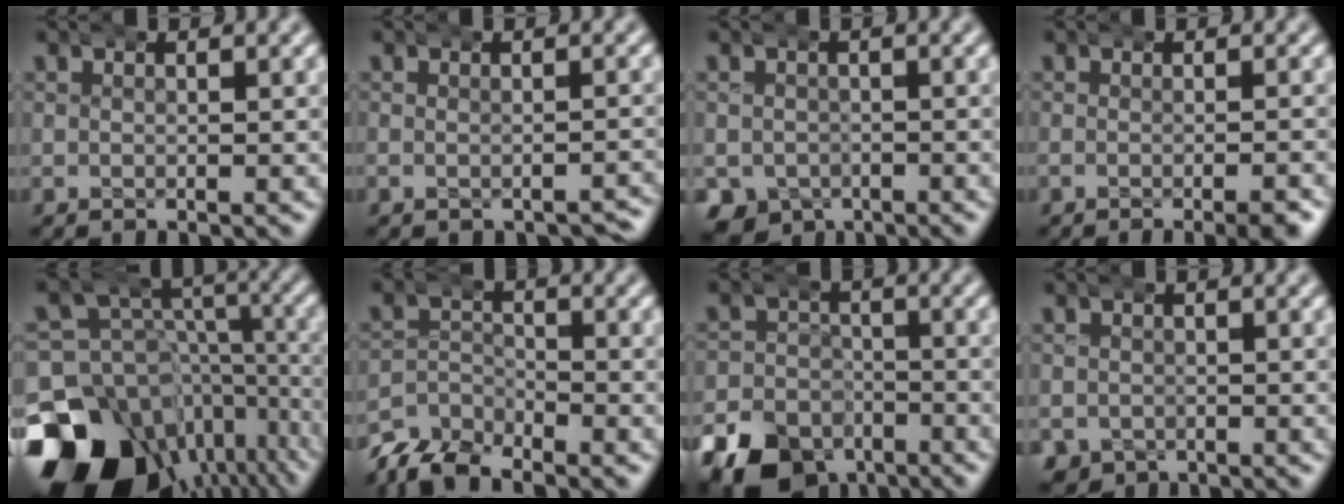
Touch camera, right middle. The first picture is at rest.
{"total": 1.6, "force": [-1.5, 0.3, 0.4], "torque": [-0.003, 0.001, -0.024]}
{"total": 7.5, "force": [-3.5, 6.4, 2.1], "torque": [-0.042, -0.034, -0.051]}
{"total": 1.7, "force": [-1.0, -0.1, 1.3], "torque": [-0.008, 0.005, -0.023]}
{"total": 20.6, "force": [-10.0, 14.8, 10.2], "torque": [-0.156, -0.077, -0.143]}
{"total": 5.4, "force": [-4.8, 2.3, 0.9], "torque": [-0.013, -0.009, -0.084]}
{"total": 9.3, "force": [-6.7, 6.0, 2.4], "torque": [-0.023, -0.027, -0.113]}
{"total": 3.8, "force": [-1.6, 3.3, 0.9], "torque": [-0.021, -0.022, -0.017]}